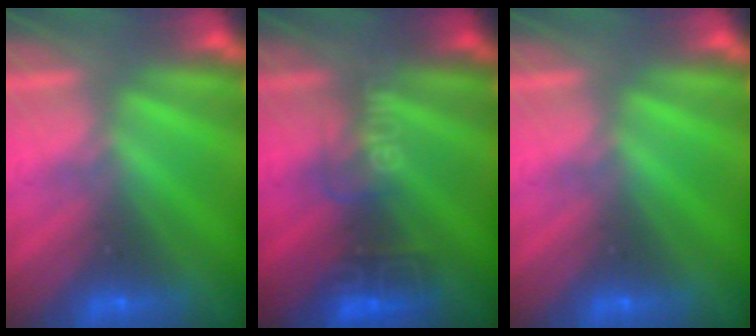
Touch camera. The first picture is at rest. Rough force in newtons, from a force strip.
{"total": 2.8}
{"total": 0.0}